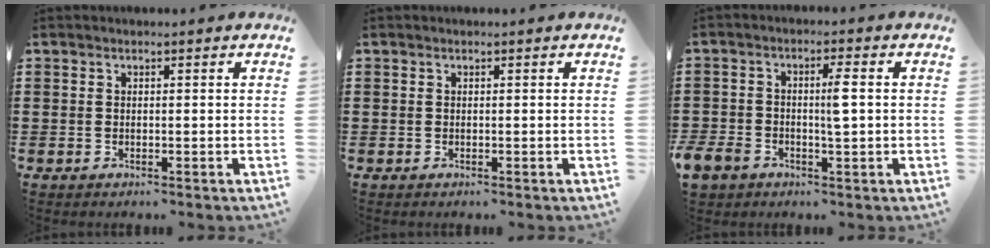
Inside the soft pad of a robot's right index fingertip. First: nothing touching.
{"total": 0.0}
{"total": 4.8, "force": [-0.9, 2.2, 4.1], "torque": [-0.095, 0.000, -0.024]}